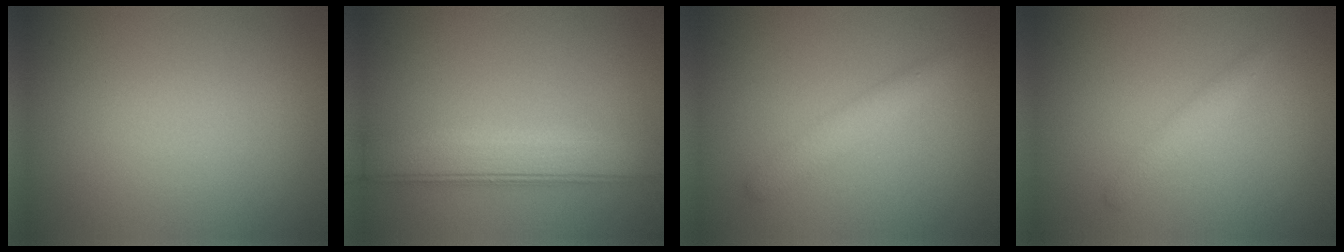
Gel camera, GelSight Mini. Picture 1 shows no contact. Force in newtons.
{"total": 5.3, "press": 5.3, "slide": 0.4}
{"total": 2.1, "press": 2.1, "slide": 0.1}
{"total": 1.4, "press": 1.4, "slide": 0.0}